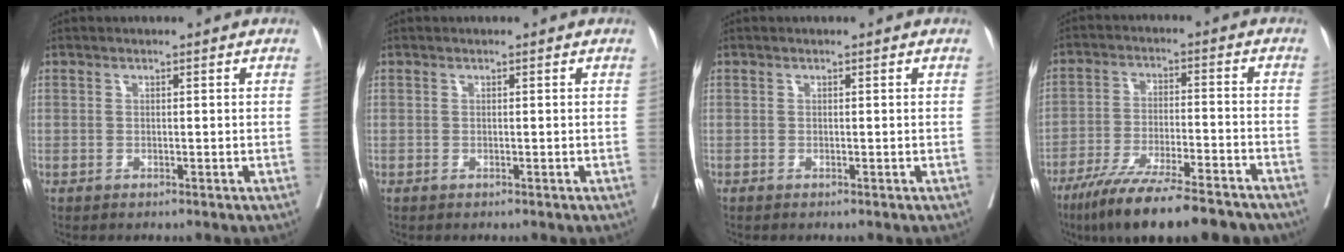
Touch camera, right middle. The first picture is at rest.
{"total": 0.0}
{"total": 0.0}
{"total": 18.1, "force": [-14.5, 2.7, 10.5], "torque": [-0.144, -0.021, -0.227]}